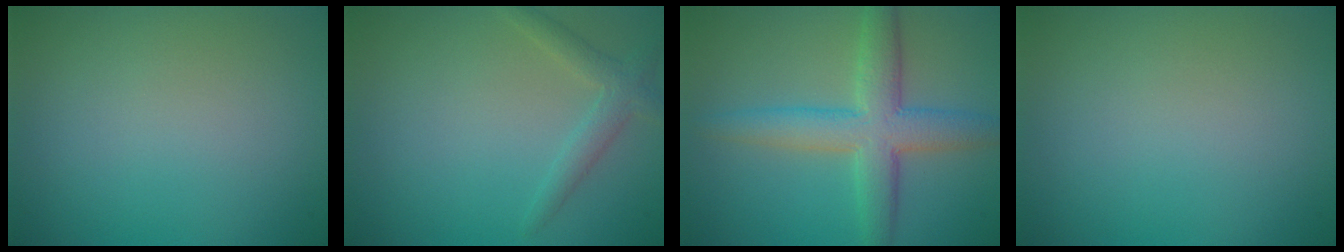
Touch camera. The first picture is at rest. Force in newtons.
{"total": 2.0, "press": 2.0, "slide": 0.1}
{"total": 5.9, "press": 5.9, "slide": 0.1}
{"total": 0.0}